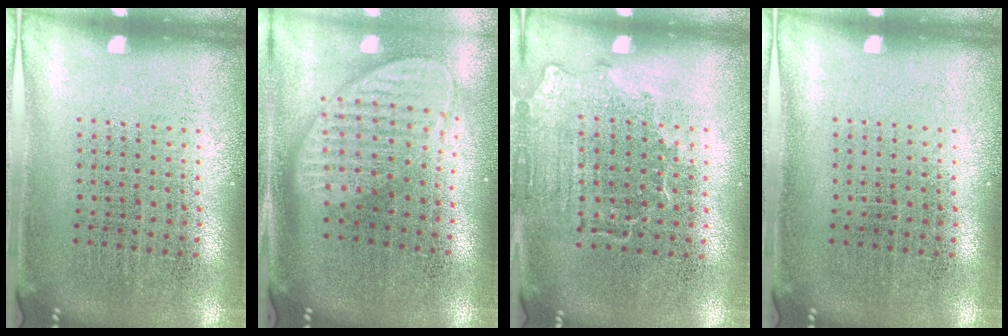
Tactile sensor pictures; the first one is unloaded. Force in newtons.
{"total": 2.0, "press": 1.6, "slide": 1.2}
{"total": 1.4, "press": 1.2, "slide": 0.7}
{"total": 0.0}